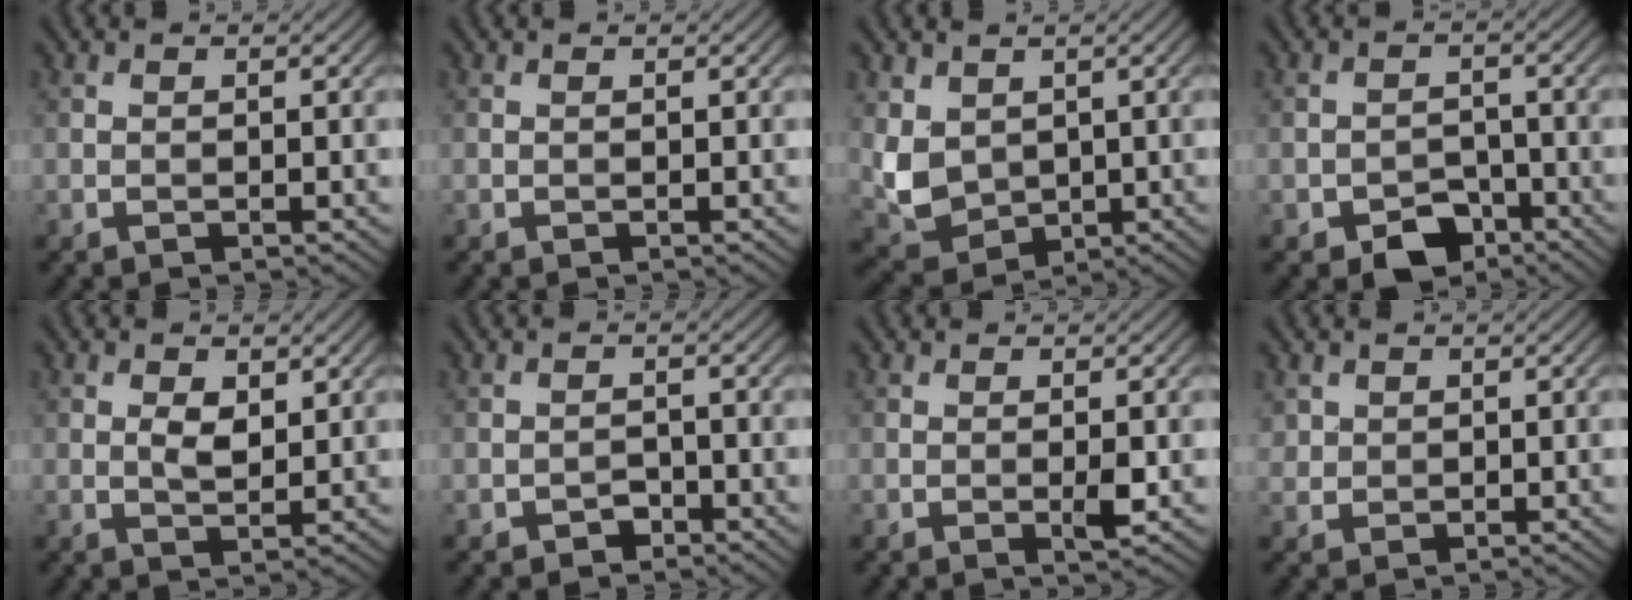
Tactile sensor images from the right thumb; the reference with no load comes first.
{"total": 0.0}
{"total": 5.5, "force": [1.2, 4.5, 3.0], "torque": [-0.087, -0.013, 0.028]}
{"total": 4.9, "force": [-3.3, 2.9, 2.1], "torque": [-0.032, -0.004, -0.060]}
{"total": 2.8, "force": [0.8, 1.5, 2.3], "torque": [-0.045, -0.005, 0.017]}
{"total": 1.7, "force": [-1.2, 1.0, 0.6], "torque": [-0.008, 0.004, -0.023]}
{"total": 1.4, "force": [-0.2, 0.2, 1.4], "torque": [-0.026, -0.003, -0.005]}
{"total": 1.7, "force": [0.9, 1.4, 0.2], "torque": [-0.009, -0.004, 0.020]}